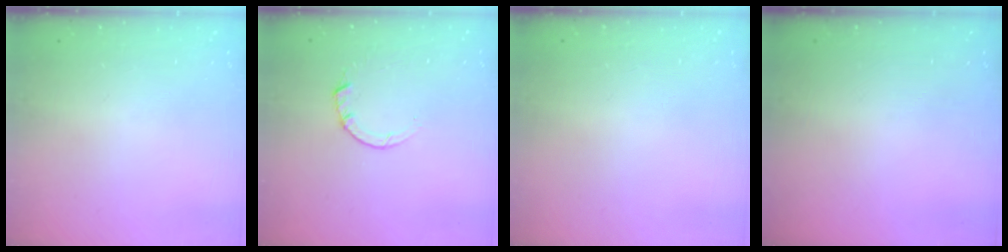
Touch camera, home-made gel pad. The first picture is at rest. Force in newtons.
{"total": 3.5, "press": 3.5, "slide": 0.4}
{"total": 2.6, "press": 2.6, "slide": 0.2}
{"total": 0.0}